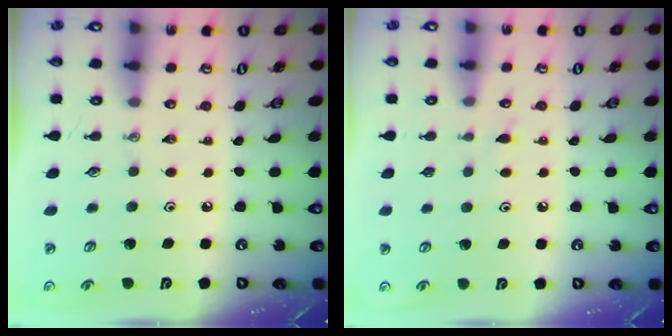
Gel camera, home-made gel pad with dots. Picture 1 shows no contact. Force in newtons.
{"total": 6.0, "press": 6.0, "slide": 0.6}